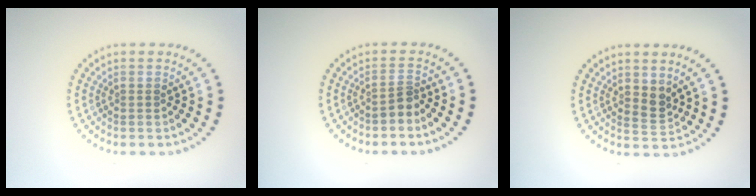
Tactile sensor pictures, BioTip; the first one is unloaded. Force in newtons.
{"total": 1.7, "press": 1.2, "slide": 1.1}
{"total": 1.6, "press": 1.4, "slide": 0.8}